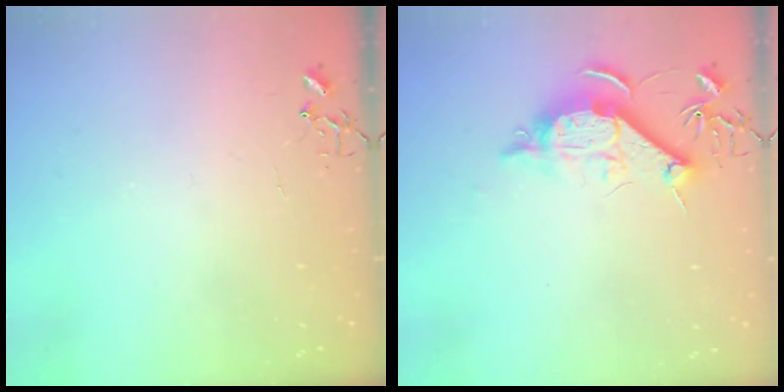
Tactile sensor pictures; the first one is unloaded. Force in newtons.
{"total": 12.0, "press": 12.0, "slide": 0.6}